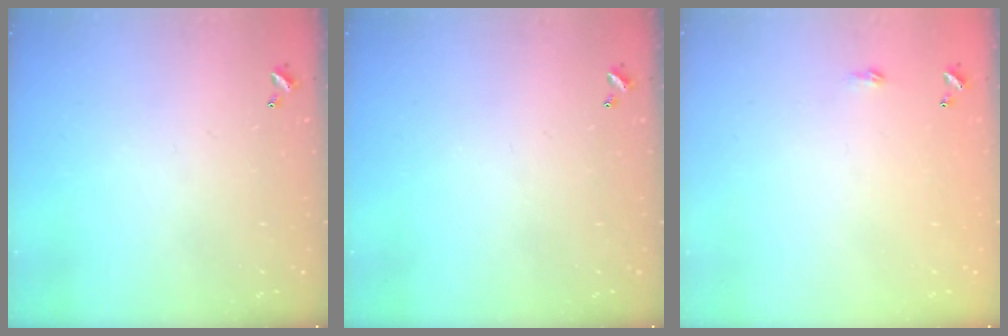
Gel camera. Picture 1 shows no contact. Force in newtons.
{"total": 0.0}
{"total": 2.3, "press": 2.3, "slide": 0.4}